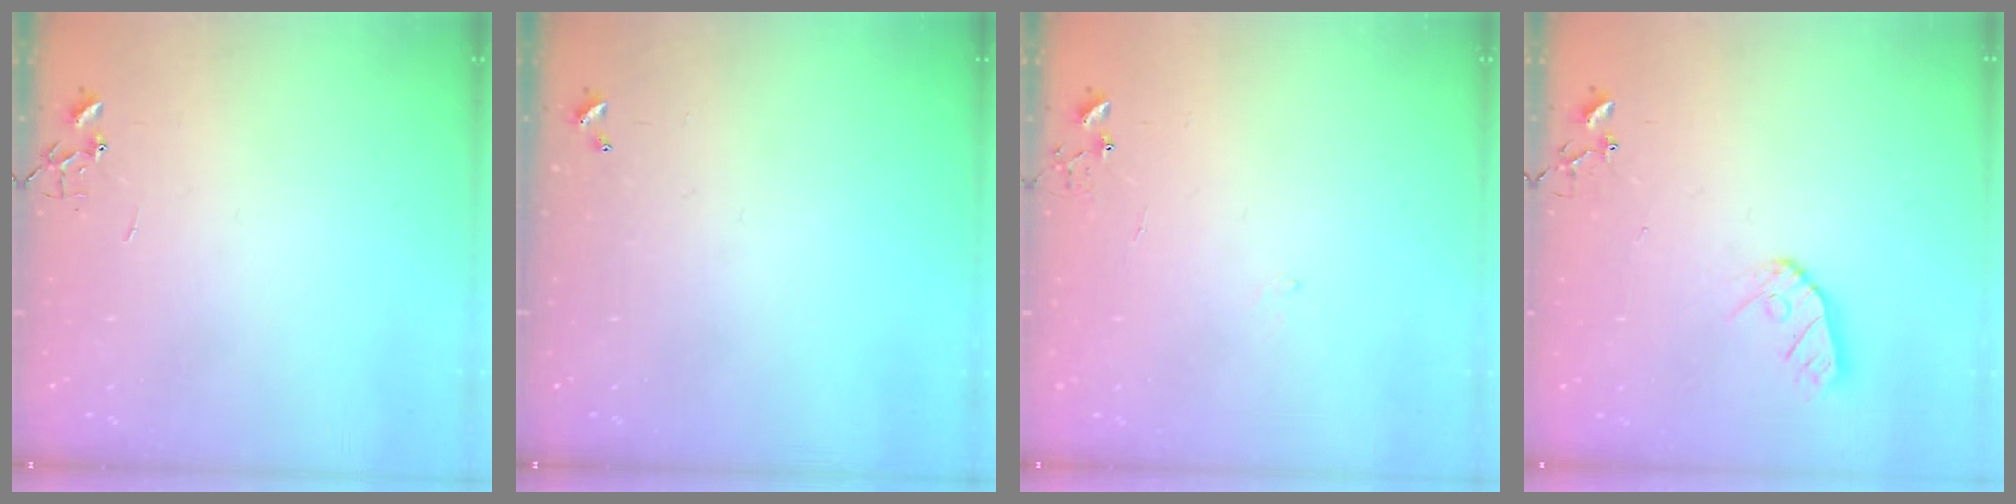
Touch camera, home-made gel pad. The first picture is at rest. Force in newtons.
{"total": 0.0}
{"total": 5.8, "press": 5.8, "slide": 0.7}
{"total": 9.0, "press": 8.9, "slide": 0.8}